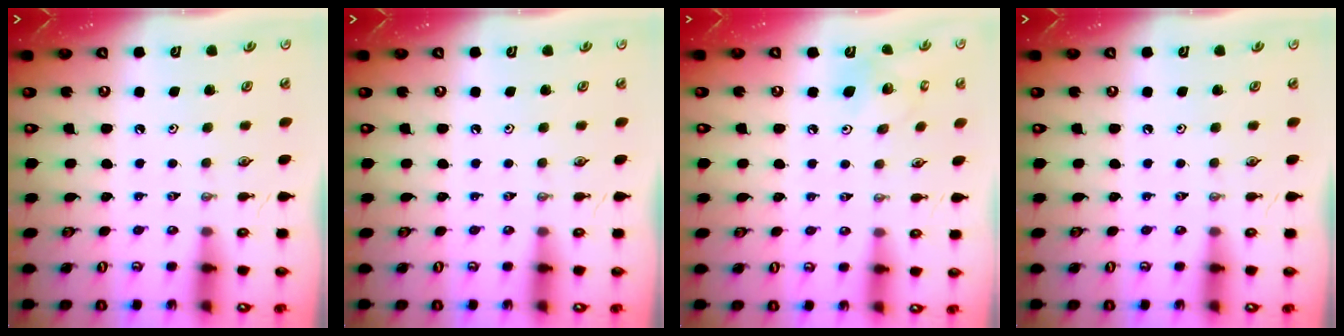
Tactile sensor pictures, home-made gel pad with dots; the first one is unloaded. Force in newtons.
{"total": 0.0}
{"total": 8.8, "press": 8.8, "slide": 0.5}
{"total": 0.0}